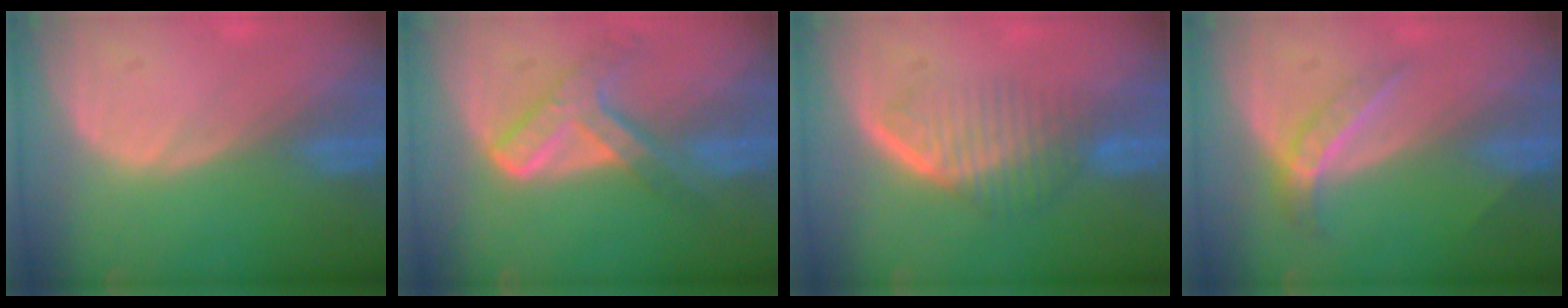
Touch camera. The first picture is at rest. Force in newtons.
{"total": 7.6, "press": 6.3, "slide": 4.3}
{"total": 6.7, "press": 5.8, "slide": 3.3}
{"total": 4.5, "press": 4.0, "slide": 2.2}